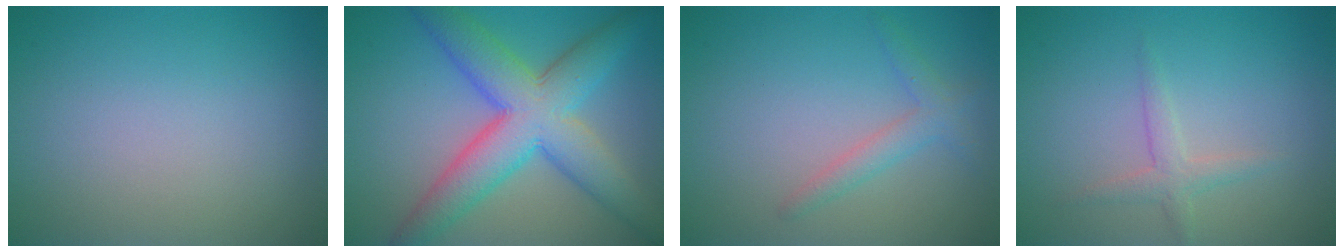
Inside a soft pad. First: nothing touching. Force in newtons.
{"total": 8.9, "press": 8.9, "slide": 0.3}
{"total": 2.0, "press": 2.0, "slide": 0.1}
{"total": 1.7, "press": 1.7, "slide": 0.1}